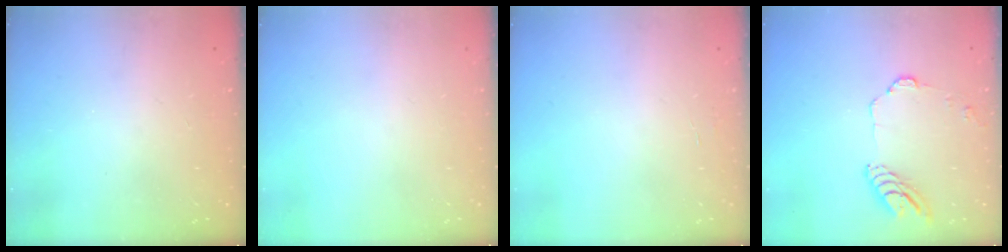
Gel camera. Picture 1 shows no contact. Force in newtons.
{"total": 0.0}
{"total": 1.3, "press": 1.3, "slide": 0.1}
{"total": 9.1, "press": 9.1, "slide": 0.4}